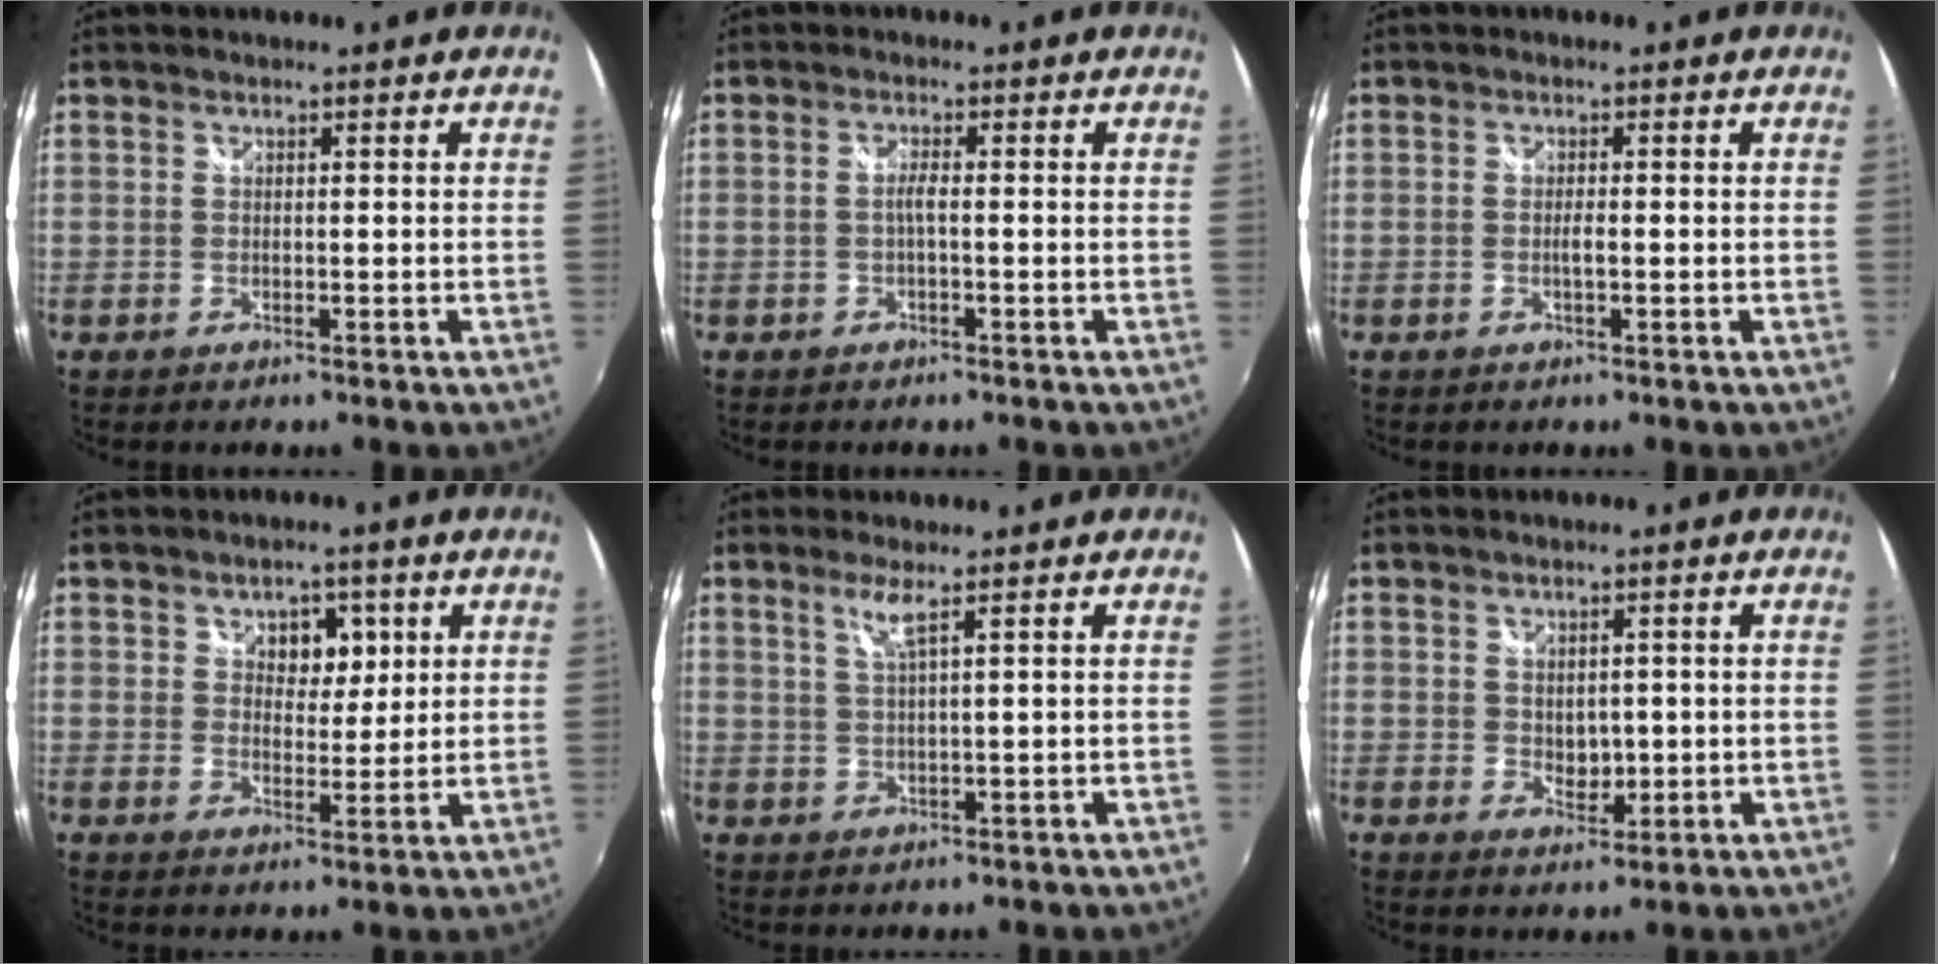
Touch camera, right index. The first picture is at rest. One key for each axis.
{"total": 1.4, "fx": -0.4, "fy": -0.2, "fz": 1.3, "tx": -0.023, "ty": 0.002, "tz": -0.011}
{"total": 1.2, "fx": -0.4, "fy": -0.1, "fz": 1.1, "tx": -0.021, "ty": 0.000, "tz": -0.007}
{"total": 4.9, "fx": 2.0, "fy": 3.5, "fz": 2.8, "tx": -0.033, "ty": 0.004, "tz": 0.032}
{"total": 2.8, "fx": 1.6, "fy": -0.6, "fz": 2.2, "tx": -0.043, "ty": -0.006, "tz": 0.033}
{"total": 3.1, "fx": 0.2, "fy": 2.4, "fz": 2.0, "tx": -0.027, "ty": -0.003, "tz": 0.006}